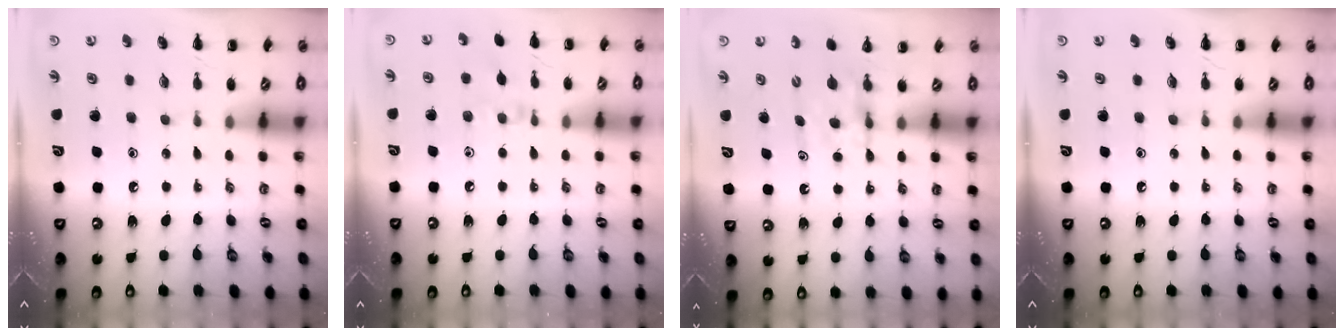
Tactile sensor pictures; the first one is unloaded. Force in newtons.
{"total": 6.4, "press": 6.1, "slide": 1.8}
{"total": 5.3, "press": 5.3, "slide": 0.3}
{"total": 0.0}